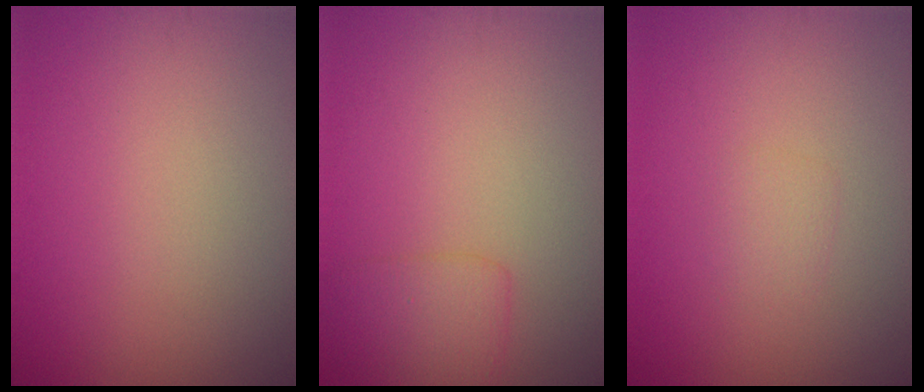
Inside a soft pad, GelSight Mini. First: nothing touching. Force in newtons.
{"total": 2.3, "press": 2.3, "slide": 0.1}
{"total": 0.9, "press": 0.9, "slide": 0.1}